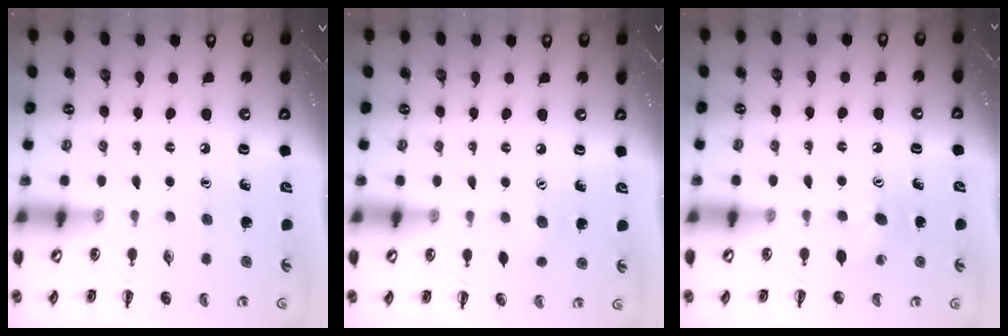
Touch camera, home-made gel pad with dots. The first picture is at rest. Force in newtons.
{"total": 3.5, "press": 3.4, "slide": 0.9}
{"total": 6.3, "press": 6.2, "slide": 1.3}